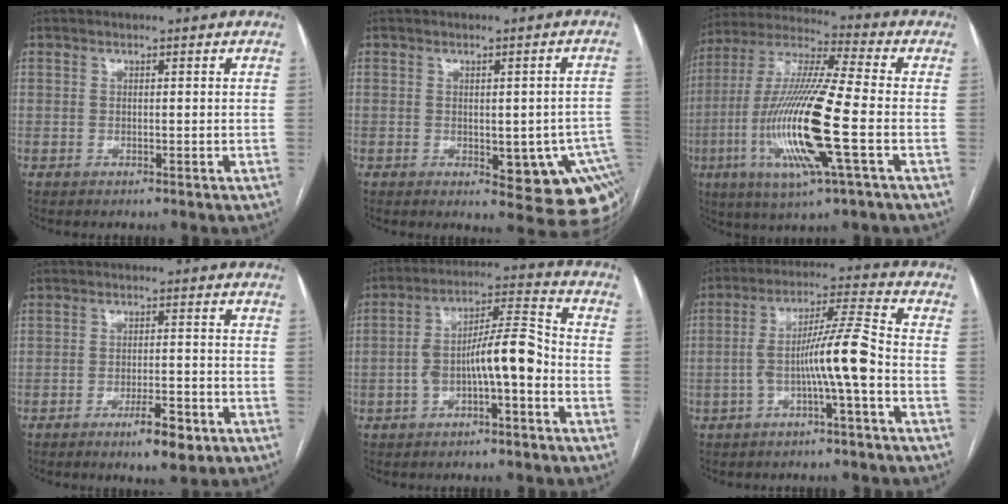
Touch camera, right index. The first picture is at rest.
{"total": 13.4, "force": [-3.5, 5.3, 11.8], "torque": [-0.090, 0.012, -0.027]}
{"total": 18.8, "force": [-4.7, 1.1, 18.2], "torque": [-0.379, -0.016, -0.090]}
{"total": 5.3, "force": [-3.0, 1.1, 4.2], "torque": [-0.068, -0.002, -0.043]}
{"total": 10.2, "force": [-2.6, 2.2, 9.6], "torque": [-0.170, 0.035, -0.041]}
{"total": 9.4, "force": [-2.6, -0.3, 9.1], "torque": [-0.162, 0.024, -0.045]}